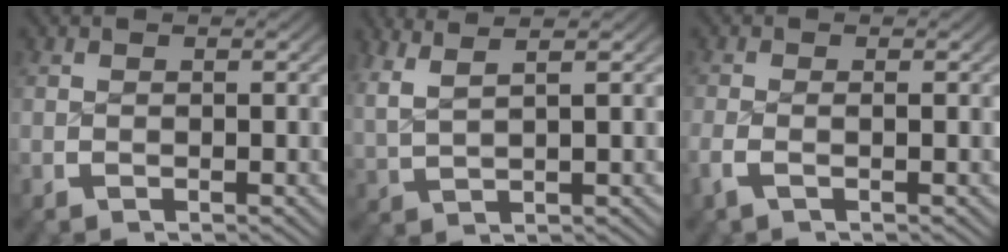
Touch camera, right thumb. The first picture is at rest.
{"total": 4.6, "force": [2.8, 1.5, 3.4], "torque": [-0.069, 0.003, 0.057]}
{"total": 1.6, "force": [-0.7, 0.6, 1.3], "torque": [-0.040, -0.005, -0.015]}